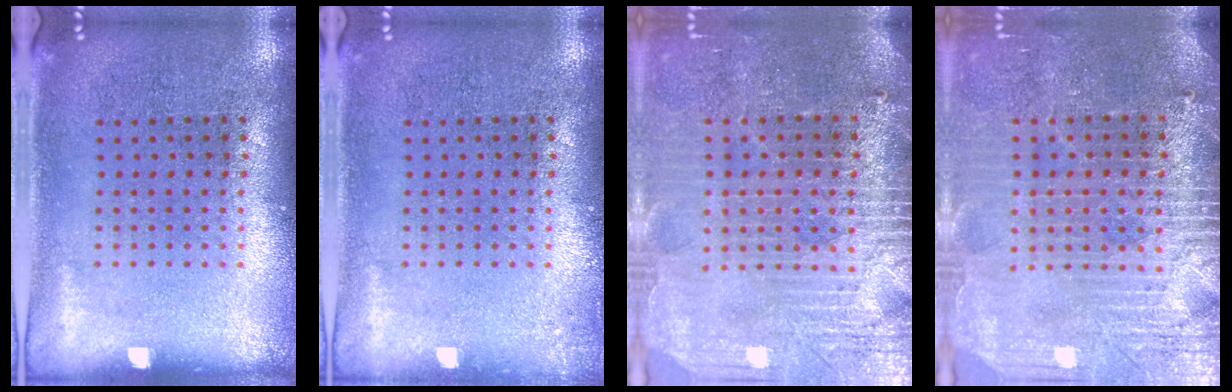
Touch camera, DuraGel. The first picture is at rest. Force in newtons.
{"total": 0.7, "press": 0.7, "slide": 0.2}
{"total": 3.8, "press": 3.5, "slide": 1.5}
{"total": 3.7, "press": 3.5, "slide": 1.4}